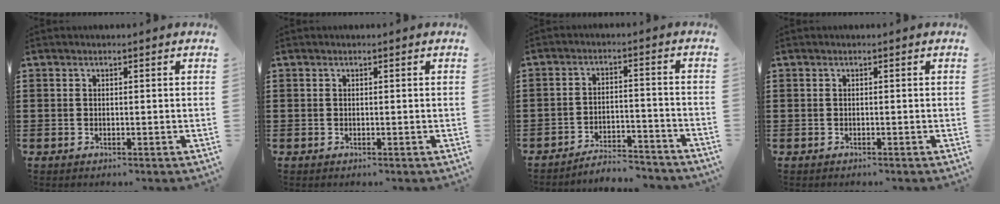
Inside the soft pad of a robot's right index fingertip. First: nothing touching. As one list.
[{"total": 0.0}, {"total": 4.6, "force": [-4.5, 0.4, 0.7], "torque": [-0.017, 0.005, -0.093]}, {"total": 0.0}]